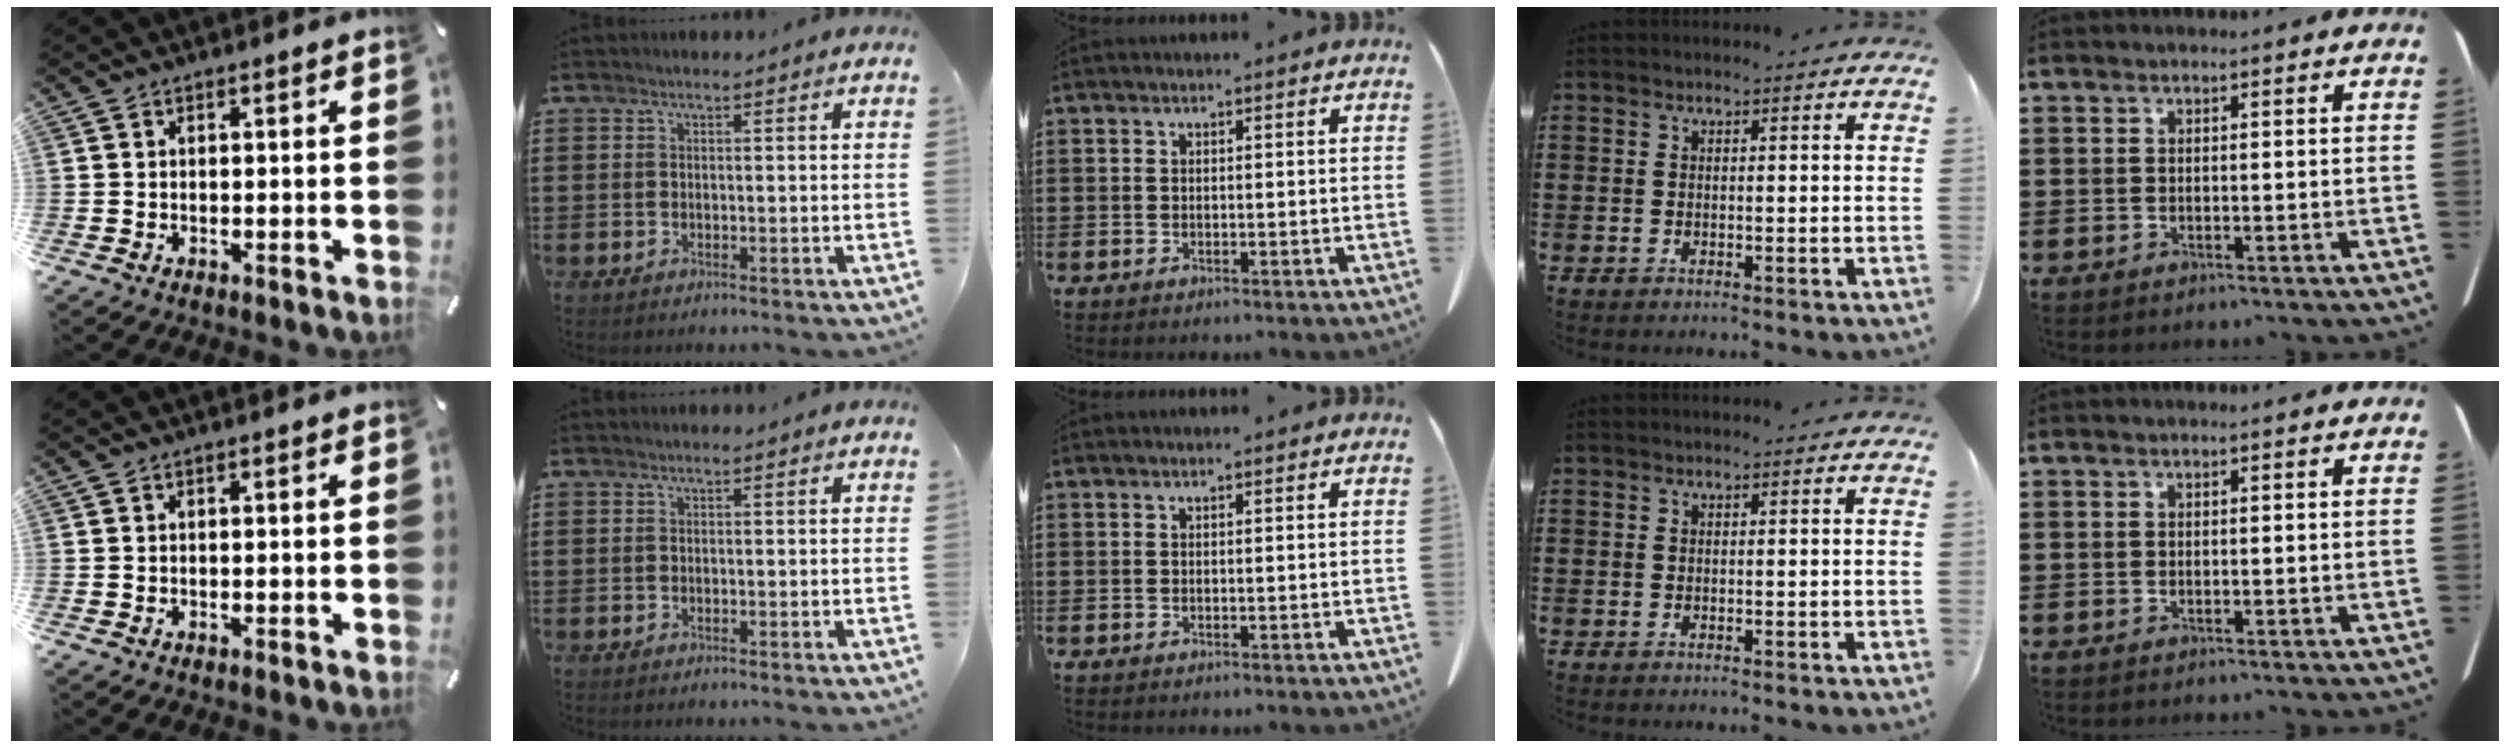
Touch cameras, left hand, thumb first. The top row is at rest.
{}